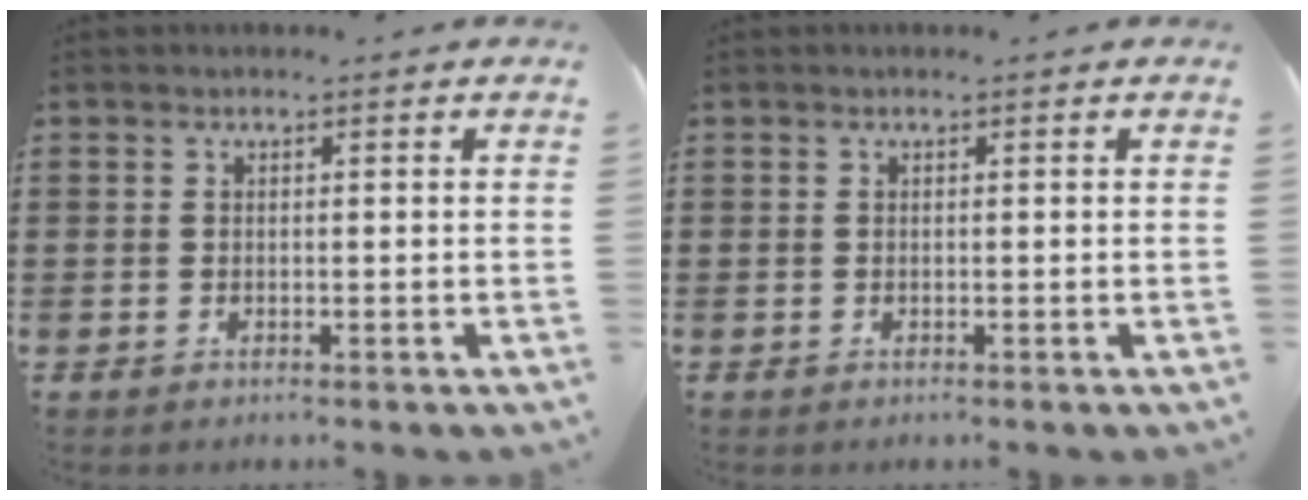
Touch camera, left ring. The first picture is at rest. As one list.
[{"total": 0.0}]